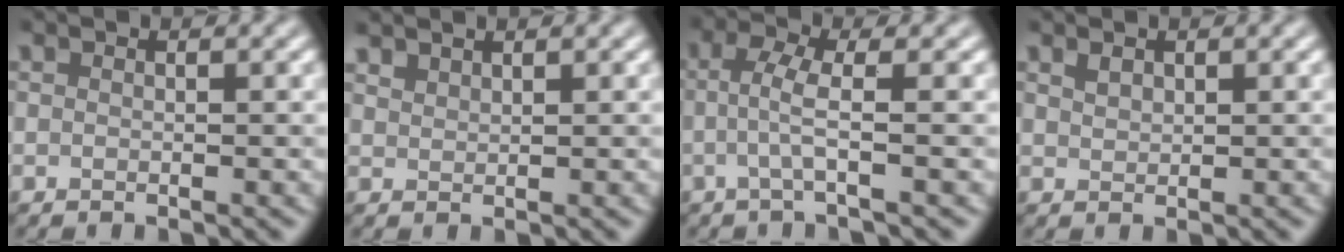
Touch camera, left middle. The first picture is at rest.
{"total": 1.4, "force": [1.3, 0.3, 0.2], "torque": [-0.006, 0.004, 0.032]}
{"total": 2.6, "force": [-0.4, 0.4, 2.5], "torque": [-0.052, 0.004, -0.013]}
{"total": 0.9, "force": [0.7, 0.5, 0.4], "torque": [-0.010, 0.000, 0.015]}